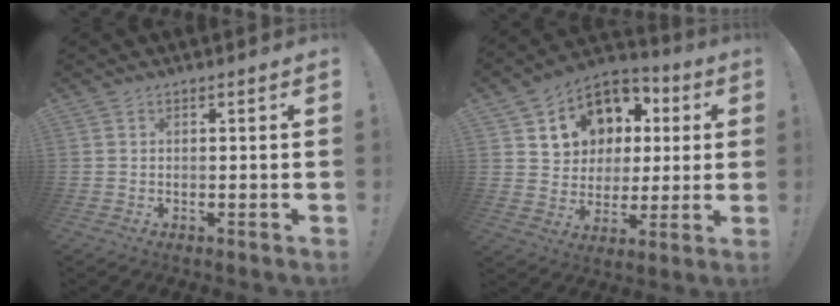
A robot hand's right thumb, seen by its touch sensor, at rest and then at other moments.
{"total": 13.6, "force": [5.2, 11.5, 5.0], "torque": [-0.074, -0.031, 0.117]}